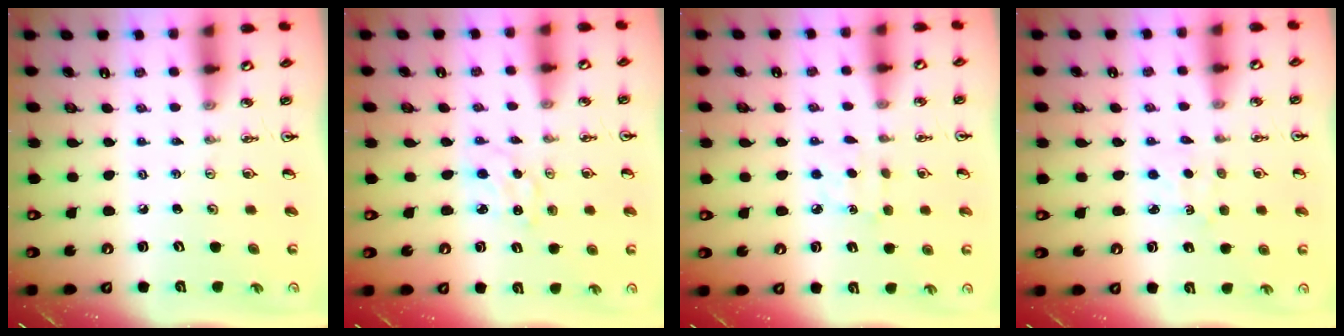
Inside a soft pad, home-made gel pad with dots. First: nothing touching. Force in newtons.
{"total": 1.5, "press": 1.4, "slide": 0.4}
{"total": 5.0, "press": 4.9, "slide": 0.5}
{"total": 2.2, "press": 2.2, "slide": 0.4}